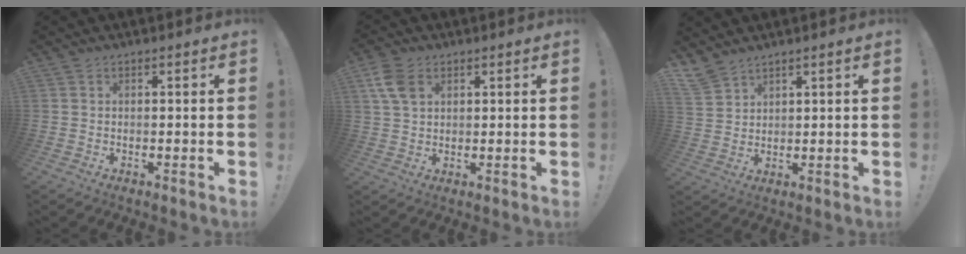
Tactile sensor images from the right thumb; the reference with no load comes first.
{"total": 7.5, "force": [3.0, 5.0, 4.6], "torque": [-0.092, 0.002, 0.062]}
{"total": 5.2, "force": [4.6, 1.4, 2.0], "torque": [-0.046, -0.025, 0.090]}